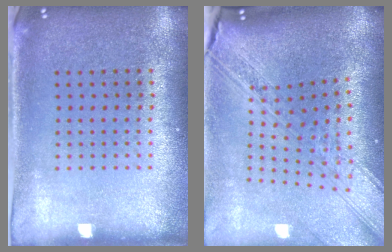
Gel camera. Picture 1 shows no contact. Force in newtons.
{"total": 3.8, "press": 2.7, "slide": 2.7}